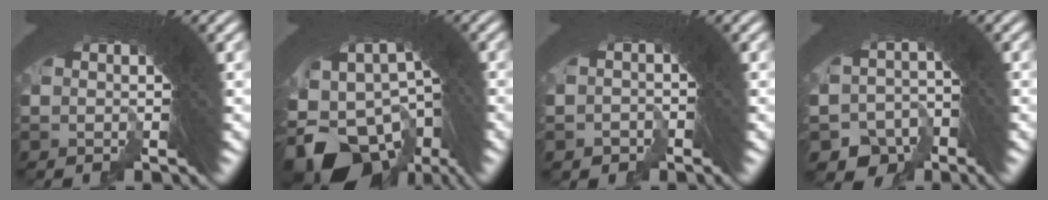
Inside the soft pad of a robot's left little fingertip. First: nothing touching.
{"total": 14.9, "force": [-5.1, 9.9, 9.8], "torque": [-0.218, -0.062, -0.058]}
{"total": 2.2, "force": [-2.0, 0.2, -1.0], "torque": [0.024, -0.001, -0.036]}
{"total": 7.6, "force": [-4.7, 5.5, 2.4], "torque": [-0.055, -0.039, -0.067]}